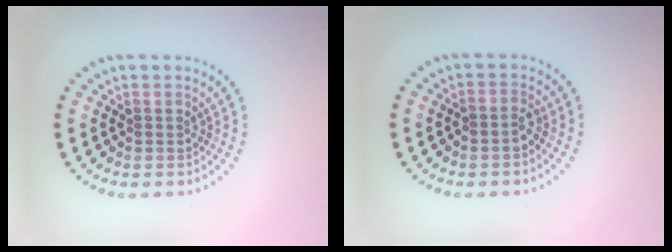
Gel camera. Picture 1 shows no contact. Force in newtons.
{"total": 1.1, "press": 1.1, "slide": 0.4}